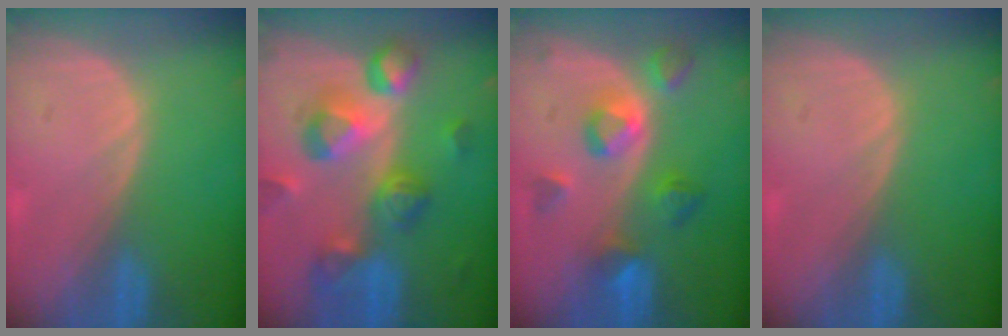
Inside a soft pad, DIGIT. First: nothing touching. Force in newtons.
{"total": 10.6, "press": 9.5, "slide": 4.7}
{"total": 7.4, "press": 6.9, "slide": 2.8}
{"total": 0.0}